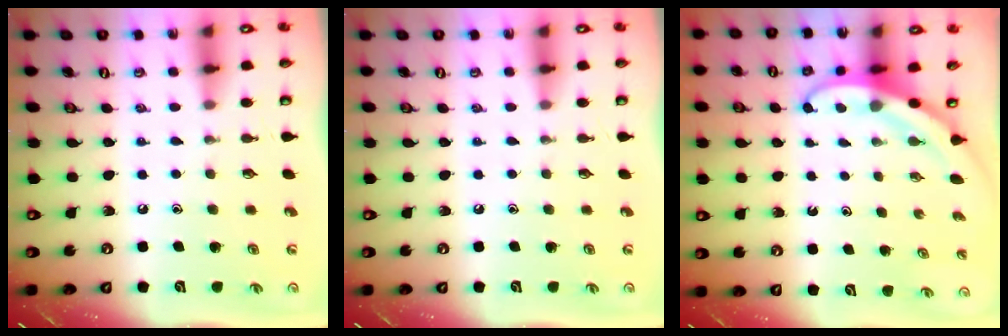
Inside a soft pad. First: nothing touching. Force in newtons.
{"total": 0.0}
{"total": 4.0, "press": 4.0, "slide": 0.4}